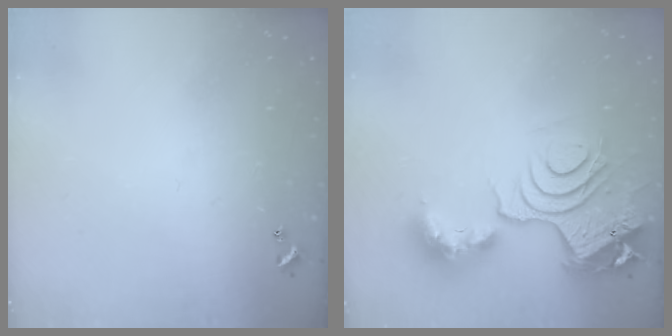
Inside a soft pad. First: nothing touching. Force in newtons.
{"total": 14.1, "press": 14.0, "slide": 1.8}